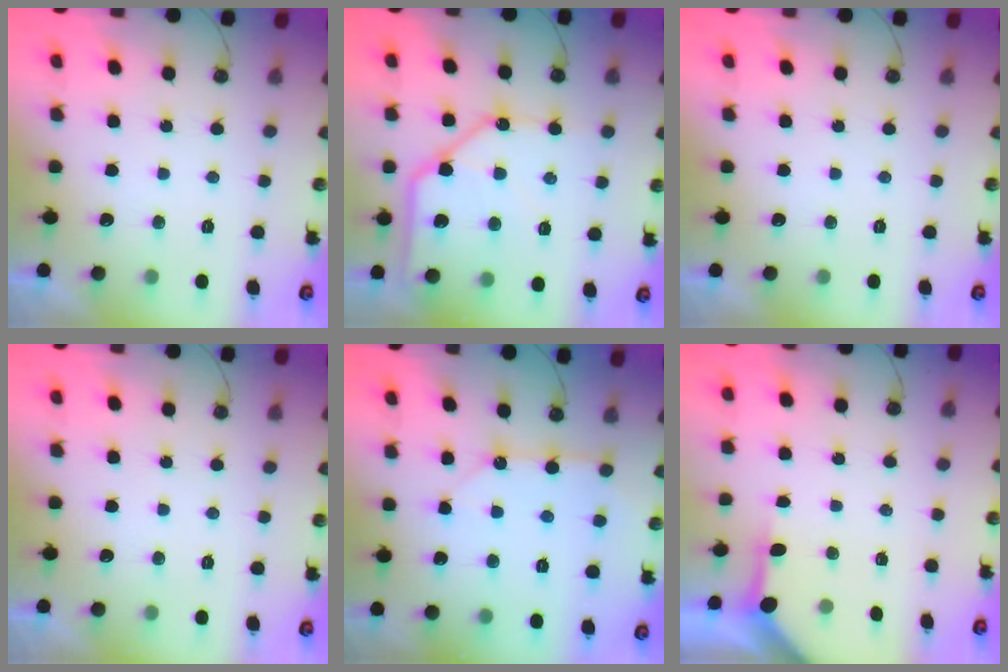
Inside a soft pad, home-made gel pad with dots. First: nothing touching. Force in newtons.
{"total": 14.1, "press": 14.0, "slide": 1.9}
{"total": 0.0}
{"total": 0.0}
{"total": 9.3, "press": 9.3, "slide": 0.6}
{"total": 3.7, "press": 3.7, "slide": 0.2}